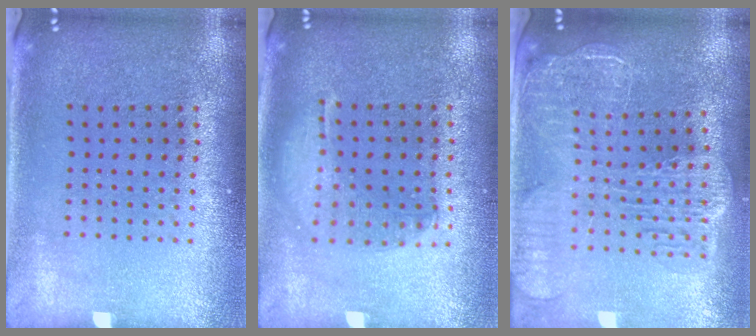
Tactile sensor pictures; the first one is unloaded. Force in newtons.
{"total": 1.4, "press": 1.3, "slide": 0.4}
{"total": 2.7, "press": 2.3, "slide": 1.4}